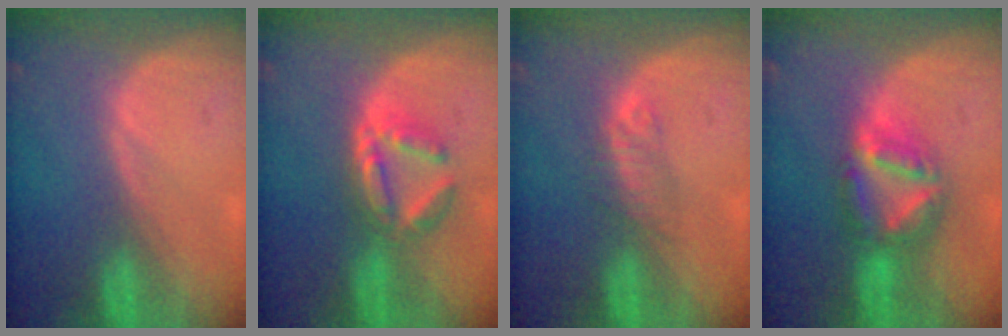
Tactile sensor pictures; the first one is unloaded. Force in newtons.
{"total": 5.5, "press": 5.4, "slide": 1.1}
{"total": 2.3, "press": 2.1, "slide": 0.8}
{"total": 7.8, "press": 6.7, "slide": 4.0}